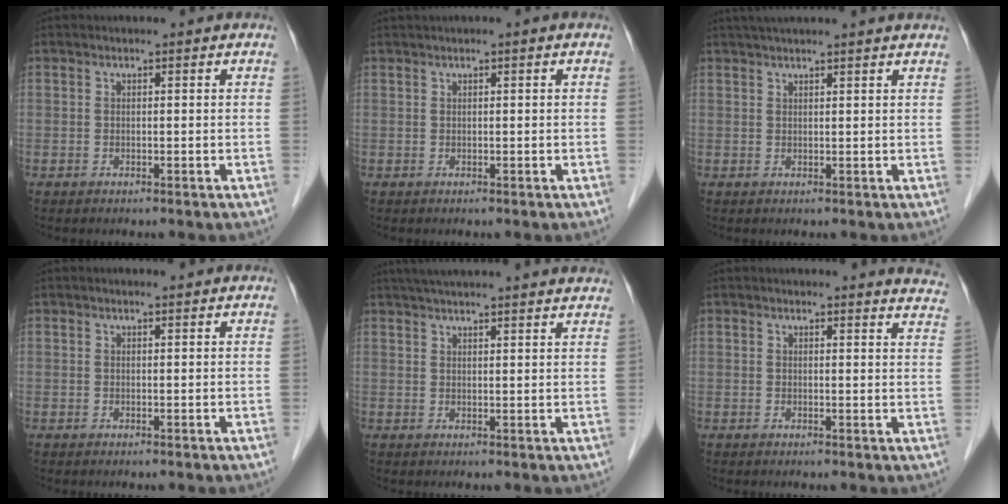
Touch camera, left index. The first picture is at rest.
{"total": 0.9, "force": [0.4, -0.1, 0.8], "torque": [-0.019, 0.011, 0.011]}
{"total": 8.8, "force": [7.6, -0.3, 4.3], "torque": [-0.065, 0.038, 0.096]}
{"total": 1.3, "force": [1.2, 0.0, 0.5], "torque": [-0.008, 0.007, 0.020]}
{"total": 17.9, "force": [16.2, 0.8, 7.7], "torque": [-0.123, 0.032, 0.209]}
{"total": 8.8, "force": [8.7, 0.6, 1.1], "torque": [0.015, -0.045, 0.059]}